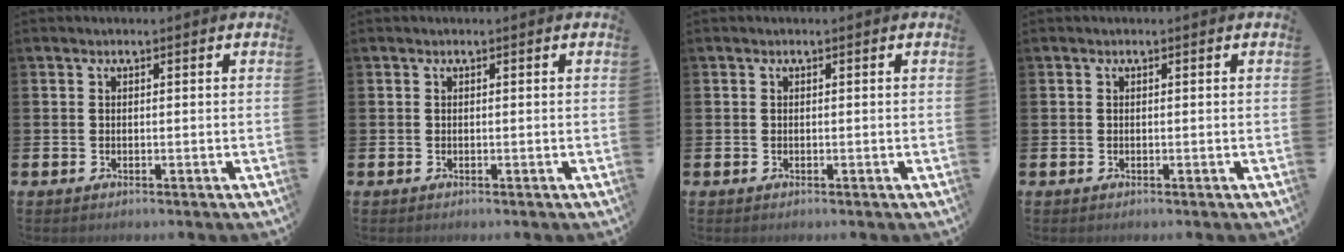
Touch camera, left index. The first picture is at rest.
{"total": 0.0}
{"total": 0.0}
{"total": 0.0}